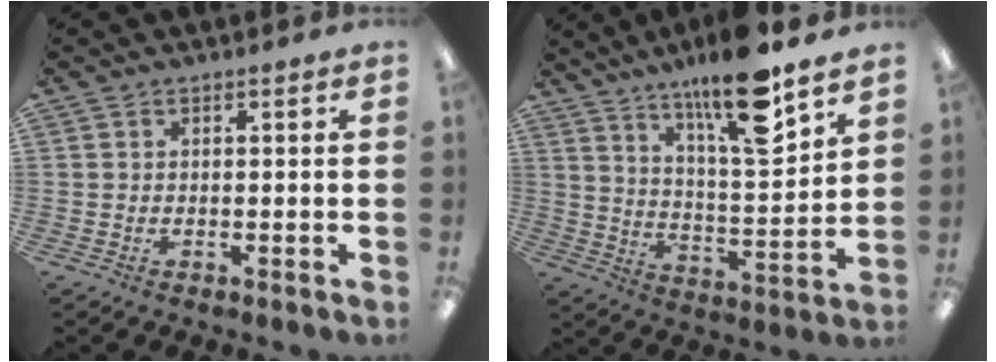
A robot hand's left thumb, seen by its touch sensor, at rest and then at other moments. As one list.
[{"total": 17.0, "force": [12.5, 3.6, 10.9], "torque": [-0.180, -0.077, 0.202]}]